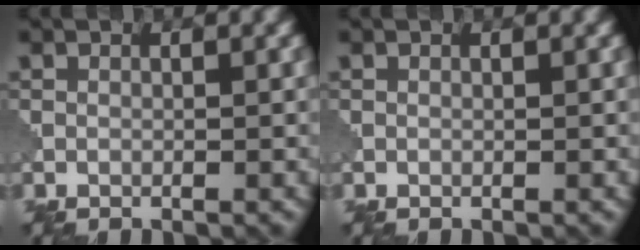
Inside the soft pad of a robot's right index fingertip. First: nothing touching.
{"total": 0.0}